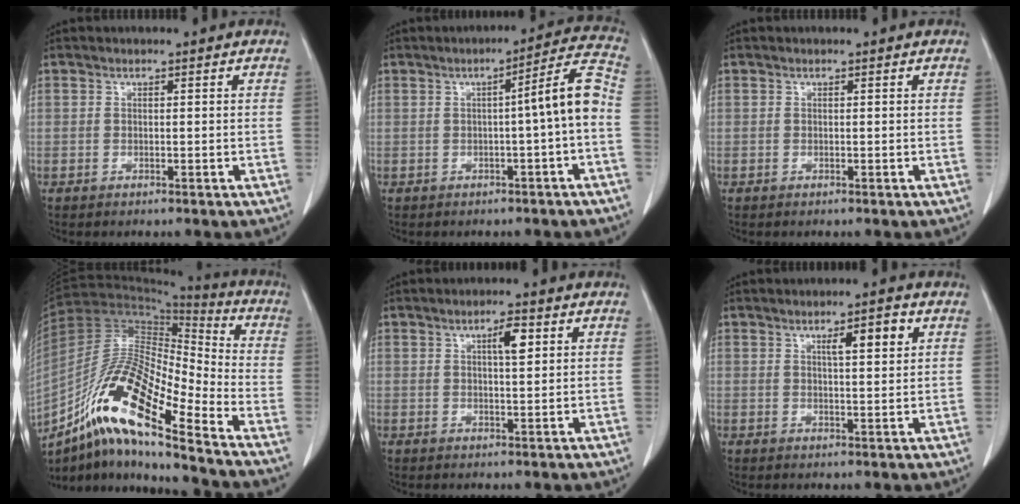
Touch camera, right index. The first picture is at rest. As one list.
[{"total": 6.9, "force": [-1.0, -0.5, 6.8], "torque": [-0.093, 0.016, -0.015]}, {"total": 0.0}, {"total": 17.7, "force": [-11.1, 2.5, 13.6], "torque": [-0.256, 0.006, -0.193]}, {"total": 3.5, "force": [1.4, 0.7, 3.2], "torque": [-0.056, 0.000, 0.022]}, {"total": 4.3, "force": [1.9, 0.6, 3.8], "torque": [-0.063, 0.001, 0.032]}]